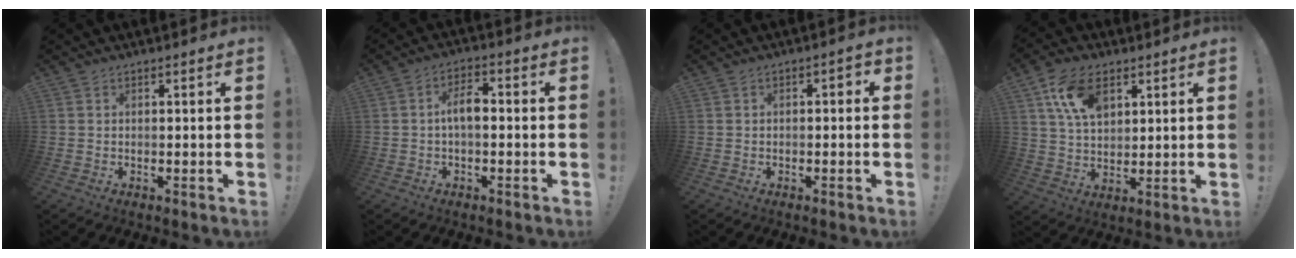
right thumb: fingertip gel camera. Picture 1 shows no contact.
{"total": 6.8, "force": [-0.3, 3.1, 6.0], "torque": [-0.107, 0.011, -0.008]}
{"total": 2.0, "force": [-1.3, 1.0, 1.2], "torque": [-0.009, 0.008, -0.026]}
{"total": 12.8, "force": [6.2, 7.8, 8.0], "torque": [-0.135, -0.010, 0.118]}